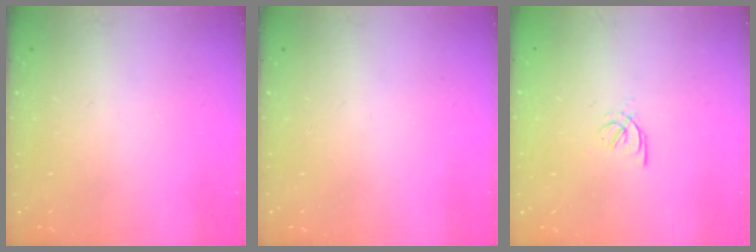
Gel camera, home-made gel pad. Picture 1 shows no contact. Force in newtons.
{"total": 0.0}
{"total": 2.6, "press": 2.5, "slide": 0.6}